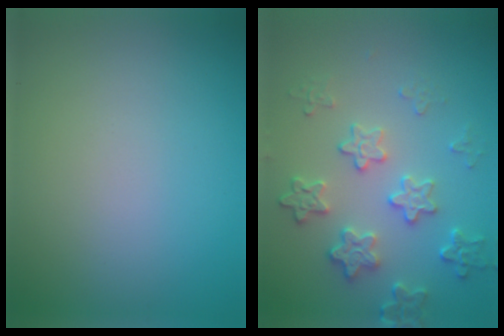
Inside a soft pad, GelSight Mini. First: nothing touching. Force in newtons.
{"total": 4.0, "press": 3.5, "slide": 2.0}